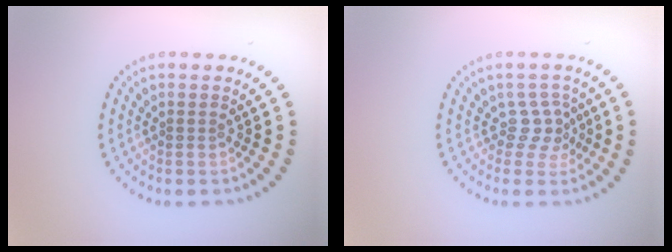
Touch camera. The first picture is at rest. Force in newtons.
{"total": 2.1, "press": 1.5, "slide": 1.5}